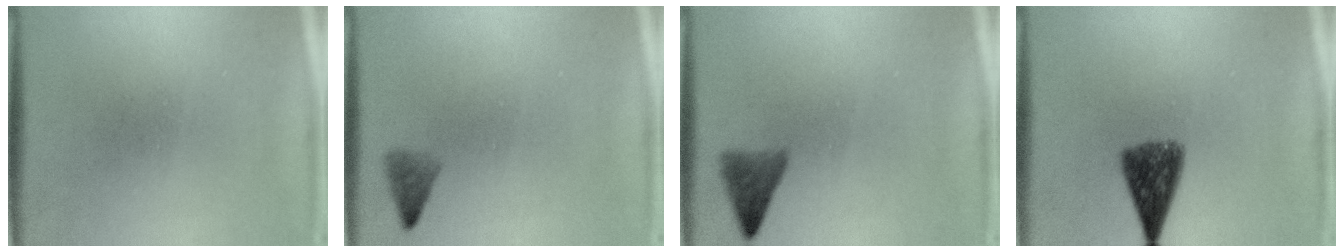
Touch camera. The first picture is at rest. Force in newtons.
{"total": 1.6}
{"total": 2.8}
{"total": 6.3}